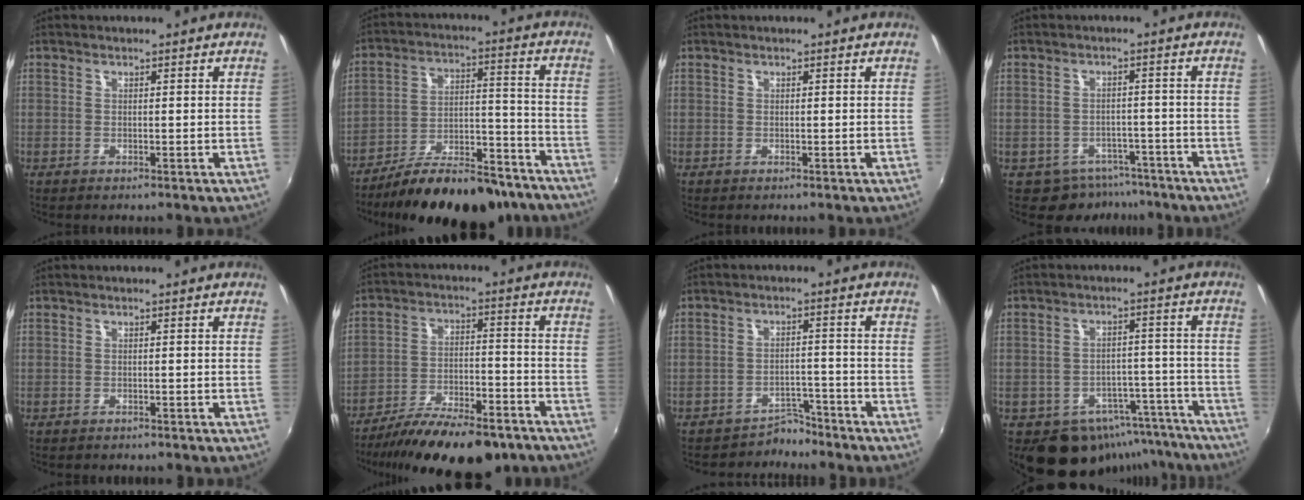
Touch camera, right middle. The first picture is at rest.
{"total": 21.0, "force": [-16.9, 7.1, 10.3], "torque": [-0.168, 0.005, -0.234]}
{"total": 0.0}
{"total": 6.6, "force": [-4.9, 4.2, 1.2], "torque": [-0.026, 0.008, -0.061]}
{"total": 0.6, "force": [-0.5, 0.3, 0.0], "torque": [-0.004, -0.002, -0.008]}
{"total": 18.7, "force": [-14.6, 5.7, 10.2], "torque": [-0.187, -0.031, -0.220]}
{"total": 4.6, "force": [-4.2, 1.7, -0.4], "torque": [0.004, 0.012, -0.066]}
{"total": 13.7, "force": [-10.5, 8.0, 3.7], "torque": [-0.066, 0.031, -0.112]}